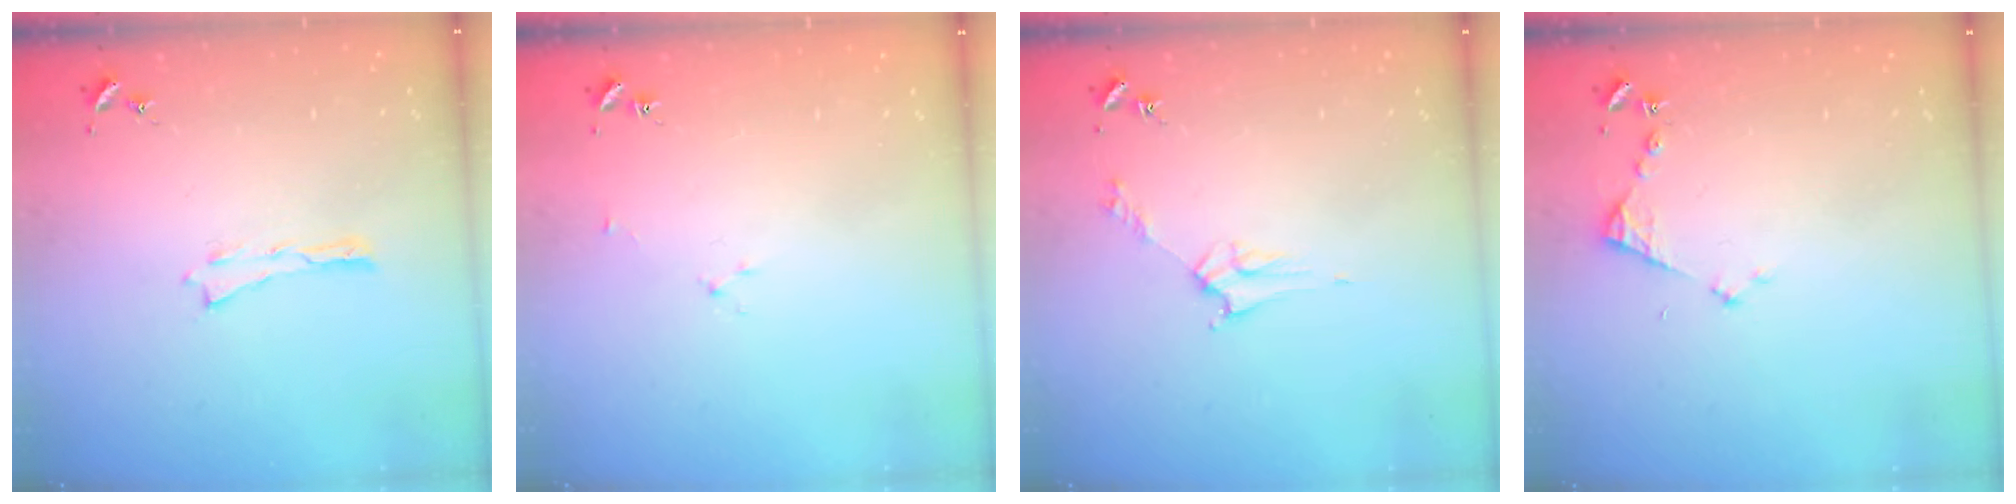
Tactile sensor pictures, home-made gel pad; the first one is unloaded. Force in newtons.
{"total": 1.9, "press": 1.9, "slide": 0.3}
{"total": 2.8, "press": 2.8, "slide": 0.3}
{"total": 3.2, "press": 3.2, "slide": 0.3}